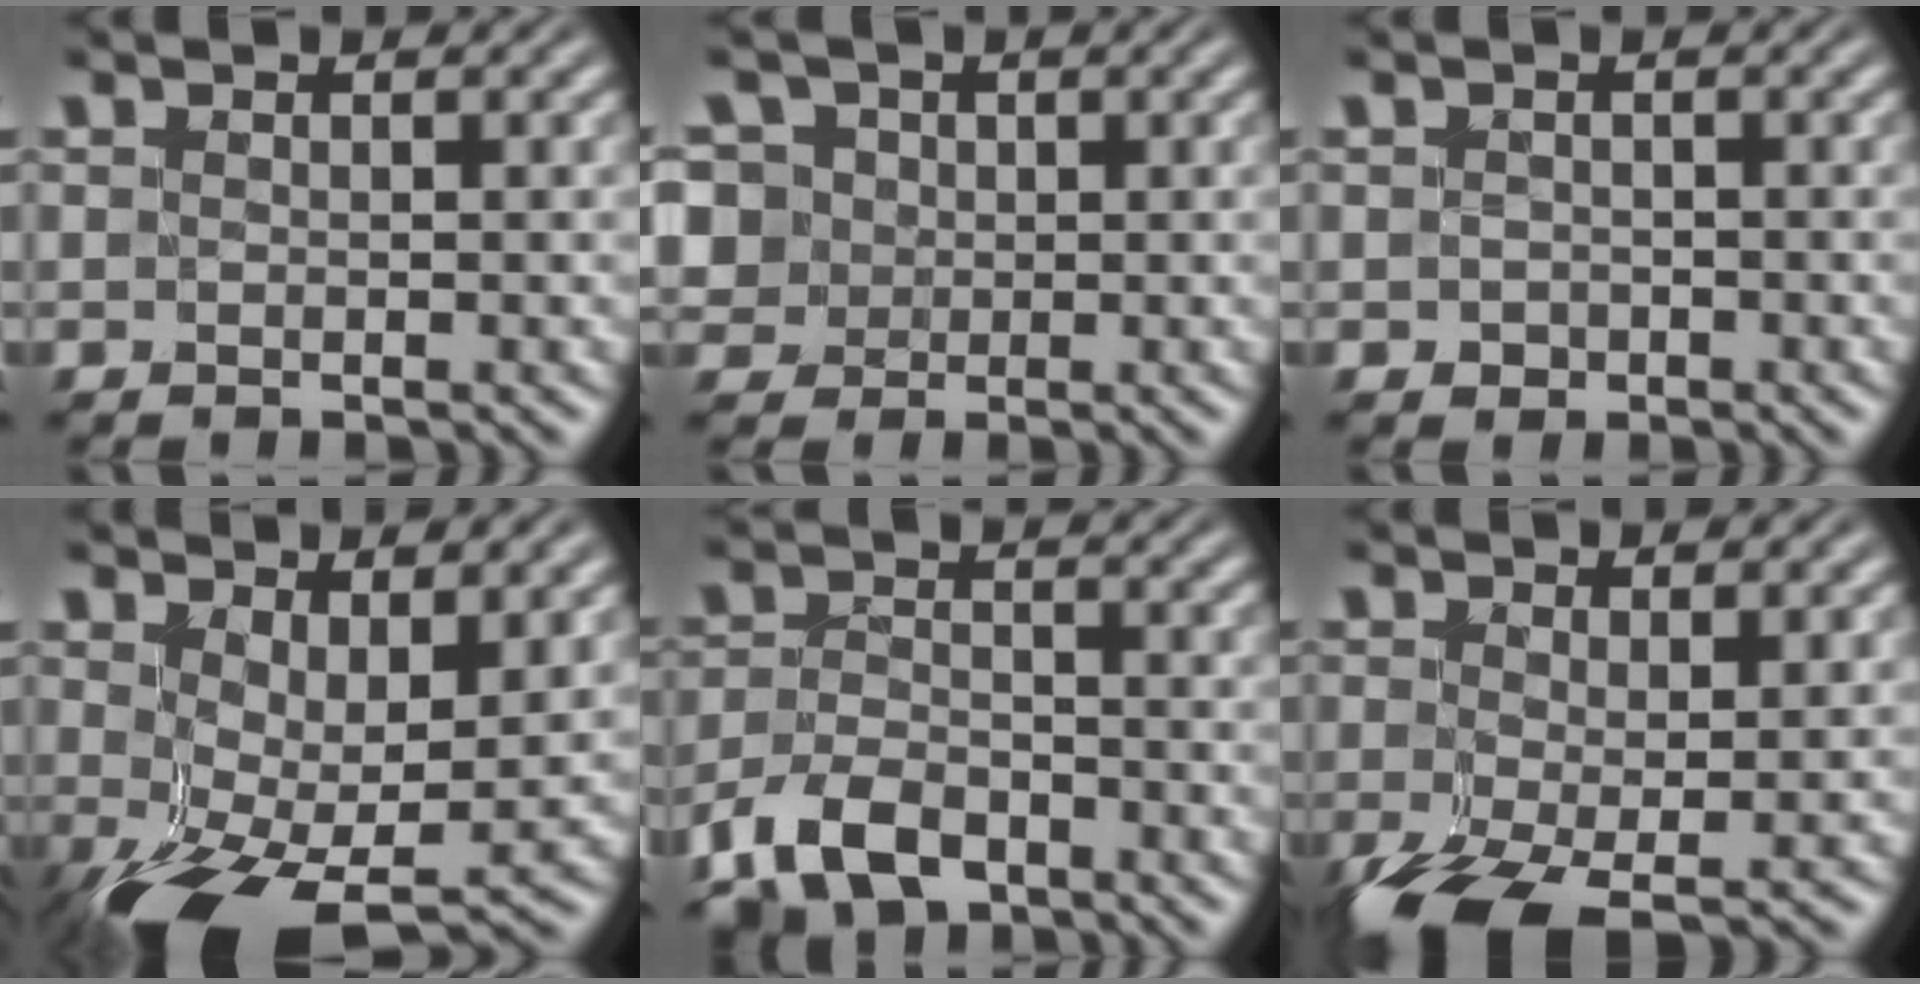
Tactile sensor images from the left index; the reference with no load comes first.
{"total": 6.2, "force": [2.0, 5.3, 2.4], "torque": [-0.045, 0.029, 0.008]}
{"total": 0.8, "force": [-0.4, 0.7, 0.1], "torque": [0.003, -0.002, -0.007]}
{"total": 9.5, "force": [-1.1, 4.9, 8.1], "torque": [-0.156, -0.031, -0.001]}
{"total": 4.9, "force": [-3.6, 2.4, 2.3], "torque": [-0.048, -0.002, -0.076]}
{"total": 6.5, "force": [-2.8, 3.0, 5.1], "torque": [-0.116, -0.022, -0.047]}